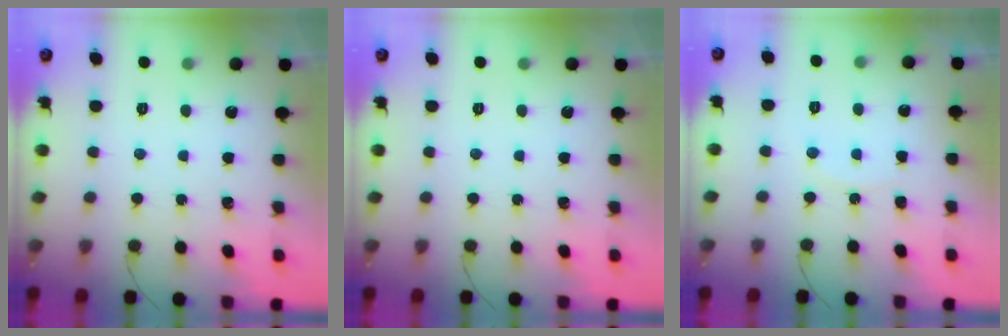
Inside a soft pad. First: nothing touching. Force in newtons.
{"total": 0.0}
{"total": 4.6, "press": 4.6, "slide": 0.5}